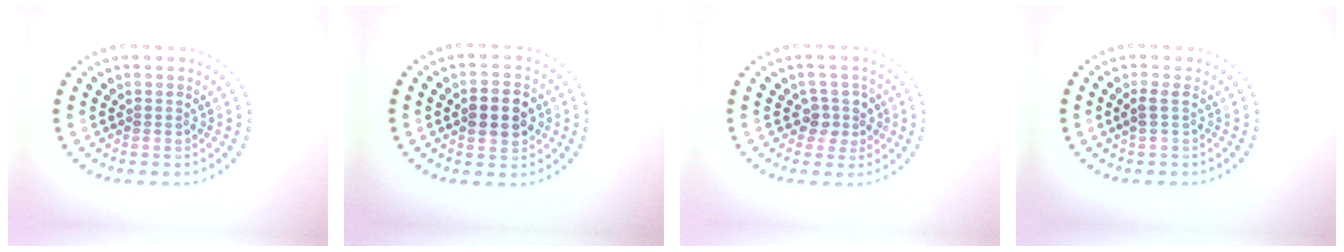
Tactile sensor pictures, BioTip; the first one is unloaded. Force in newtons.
{"total": 4.5, "press": 4.5, "slide": 0.2}
{"total": 2.2, "press": 1.9, "slide": 1.1}
{"total": 1.1, "press": 1.0, "slide": 0.6}